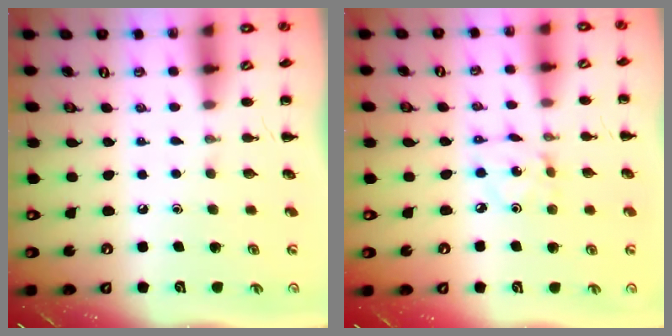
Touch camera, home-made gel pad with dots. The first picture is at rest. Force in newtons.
{"total": 2.2, "press": 2.1, "slide": 0.5}